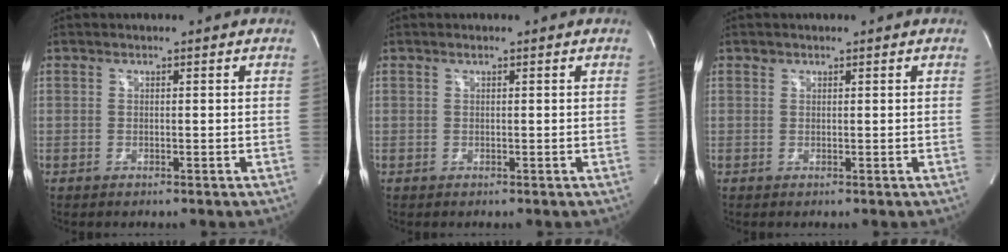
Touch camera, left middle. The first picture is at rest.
{"total": 0.0}
{"total": 0.5, "force": [0.4, 0.3, 0.0], "torque": [-0.001, -0.001, 0.006]}